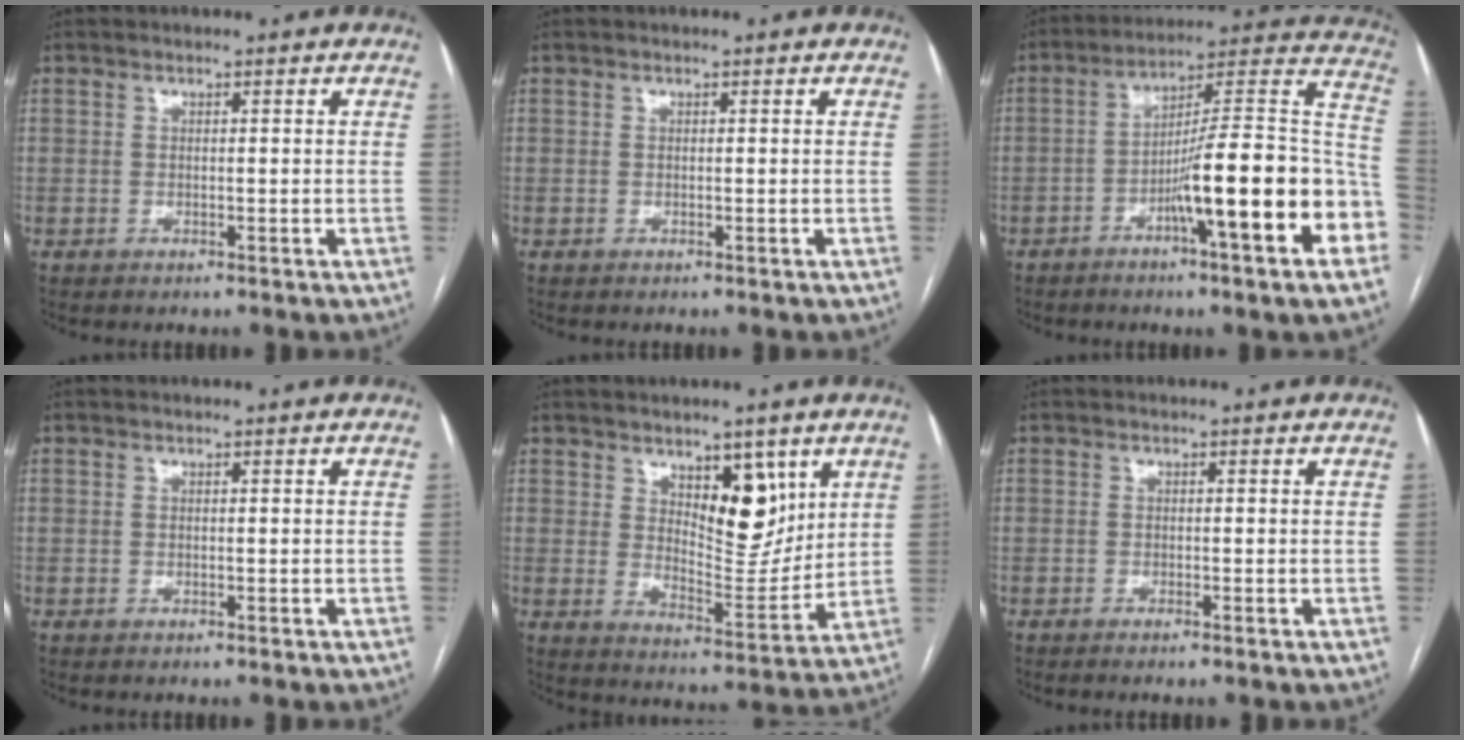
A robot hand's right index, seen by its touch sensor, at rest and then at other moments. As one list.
[{"total": 0.0}, {"total": 20.3, "force": [-7.1, 1.4, 18.9], "torque": [-0.218, 0.021, -0.106]}, {"total": 0.0}, {"total": 9.7, "force": [4.8, 4.0, 7.4], "torque": [-0.111, -0.010, 0.086]}, {"total": 0.9, "force": [-0.7, -0.2, 0.6], "torque": [-0.012, 0.000, -0.013]}]